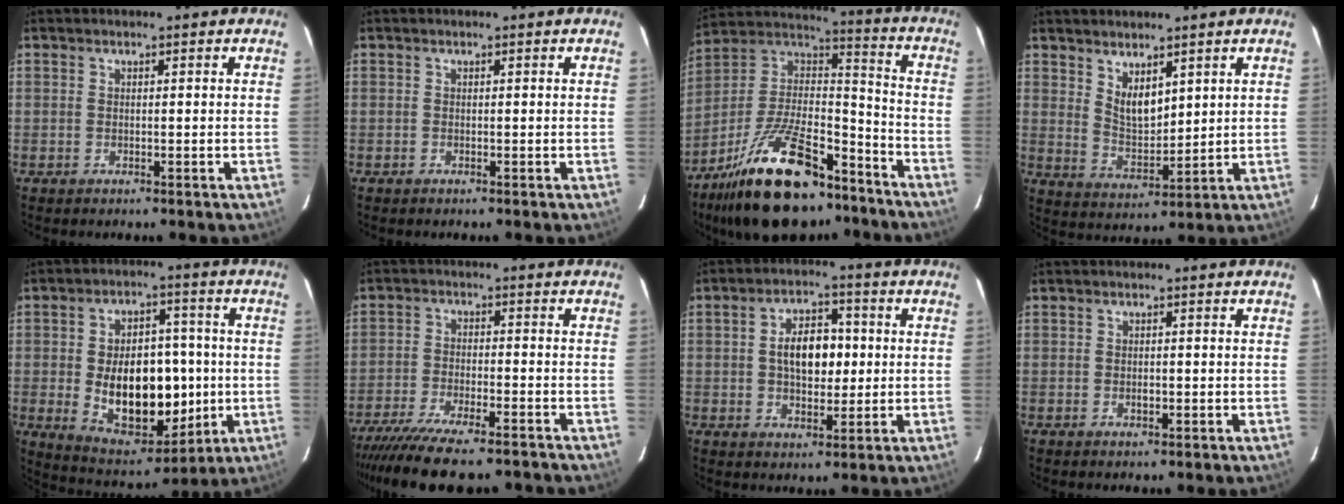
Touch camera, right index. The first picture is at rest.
{"total": 0.0}
{"total": 26.2, "force": [-17.7, 10.9, 16.0], "torque": [-0.308, 0.008, -0.278]}
{"total": 6.2, "force": [3.9, 2.8, 3.9], "torque": [-0.064, -0.008, 0.079]}
{"total": 17.6, "force": [-1.7, 11.3, 13.4], "torque": [-0.238, 0.005, 0.002]}
{"total": 16.9, "force": [-14.3, 3.4, 8.3], "torque": [-0.172, -0.034, -0.225]}
{"total": 8.8, "force": [0.6, 5.2, 7.1], "torque": [-0.122, 0.020, 0.013]}
{"total": 1.1, "force": [-0.2, 1.0, 0.5], "torque": [-0.008, 0.000, -0.002]}